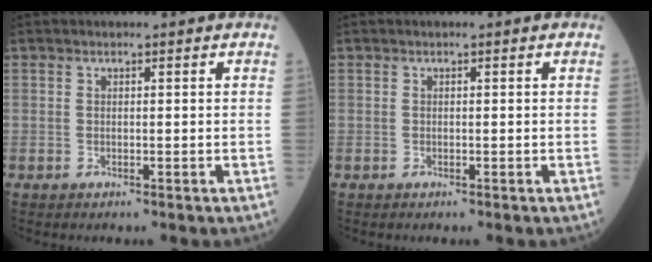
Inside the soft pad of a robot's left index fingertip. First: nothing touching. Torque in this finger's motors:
{"motor_torque": [0.05, 0.02, -0.01, 0.00]}